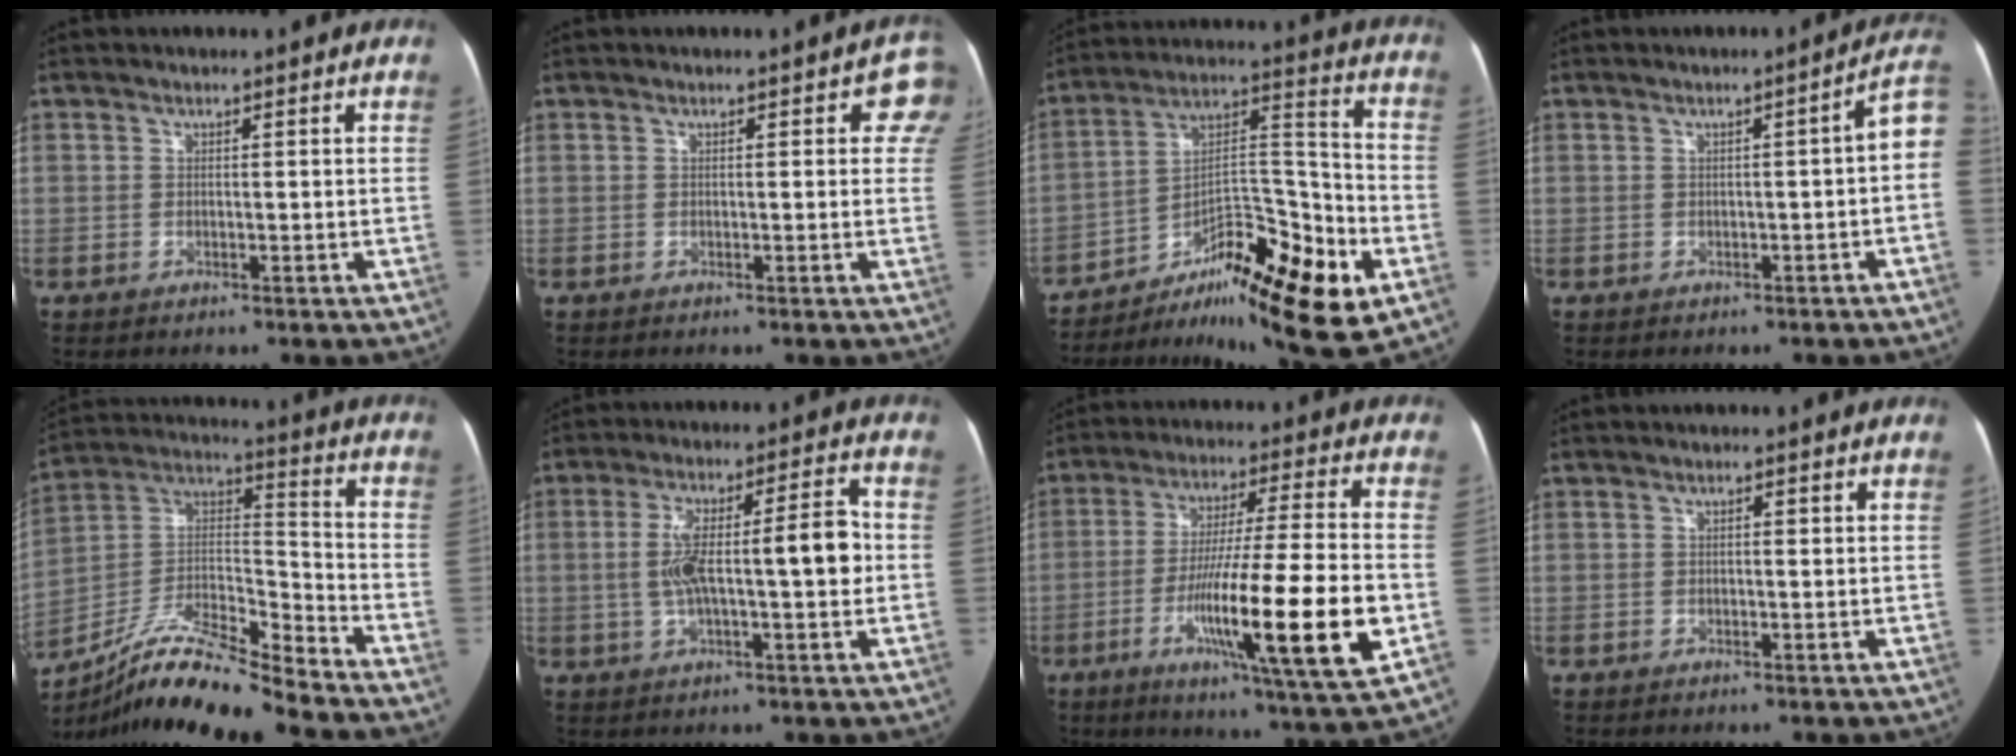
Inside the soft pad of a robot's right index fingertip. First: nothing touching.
{"total": 3.7, "force": [1.8, 1.8, 2.6], "torque": [-0.009, 0.006, 0.008]}
{"total": 20.4, "force": [-10.9, 4.5, 16.6], "torque": [-0.241, 0.025, -0.164]}
{"total": 4.6, "force": [-0.5, 0.5, 4.5], "torque": [-0.046, 0.016, -0.010]}
{"total": 17.0, "force": [-14.7, 1.3, 8.4], "torque": [-0.154, 0.040, -0.261]}
{"total": 11.7, "force": [-0.1, 2.6, 11.4], "torque": [-0.196, 0.034, 0.001]}
{"total": 19.7, "force": [-5.8, -0.1, 18.9], "torque": [-0.306, -0.027, -0.095]}
{"total": 0.7, "force": [0.1, 0.2, 0.7], "torque": [-0.010, 0.002, 0.001]}